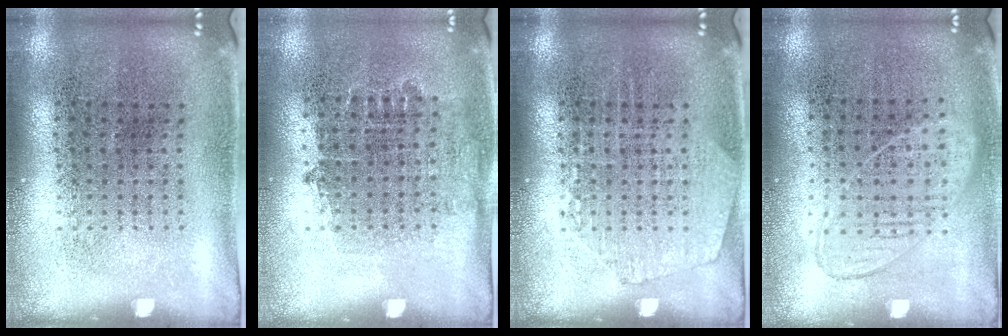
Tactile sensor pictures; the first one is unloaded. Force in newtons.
{"total": 0.7, "press": 0.7, "slide": 0.3}
{"total": 1.2, "press": 1.2, "slide": 0.2}
{"total": 1.0, "press": 0.9, "slide": 0.4}